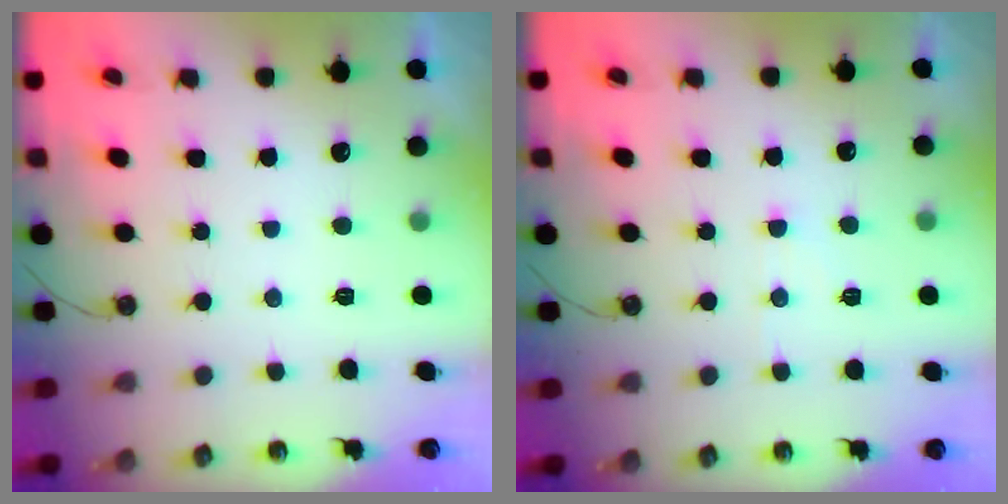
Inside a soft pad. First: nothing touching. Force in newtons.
{"total": 3.4, "press": 3.3, "slide": 0.5}